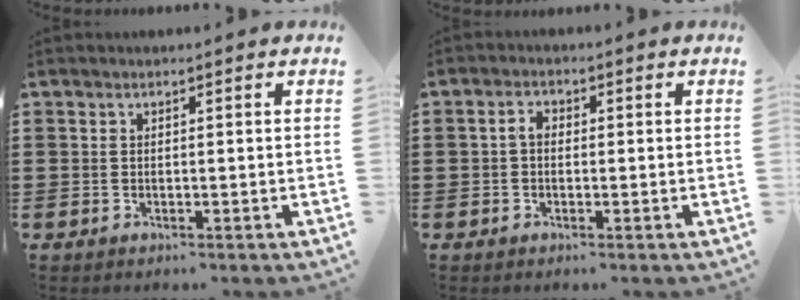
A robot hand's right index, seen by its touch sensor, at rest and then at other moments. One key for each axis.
{"total": 2.1, "fx": -0.2, "fy": 1.4, "fz": 1.6, "tx": -0.039, "ty": 0.003, "tz": -0.008}